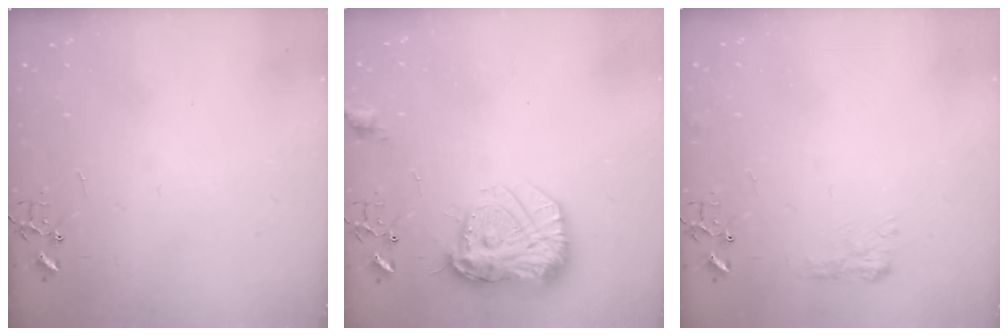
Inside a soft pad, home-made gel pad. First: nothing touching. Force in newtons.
{"total": 17.4, "press": 17.4, "slide": 1.3}
{"total": 8.0, "press": 7.9, "slide": 0.7}